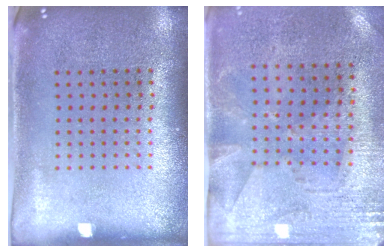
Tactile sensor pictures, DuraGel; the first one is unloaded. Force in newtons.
{"total": 2.7, "press": 2.3, "slide": 1.5}